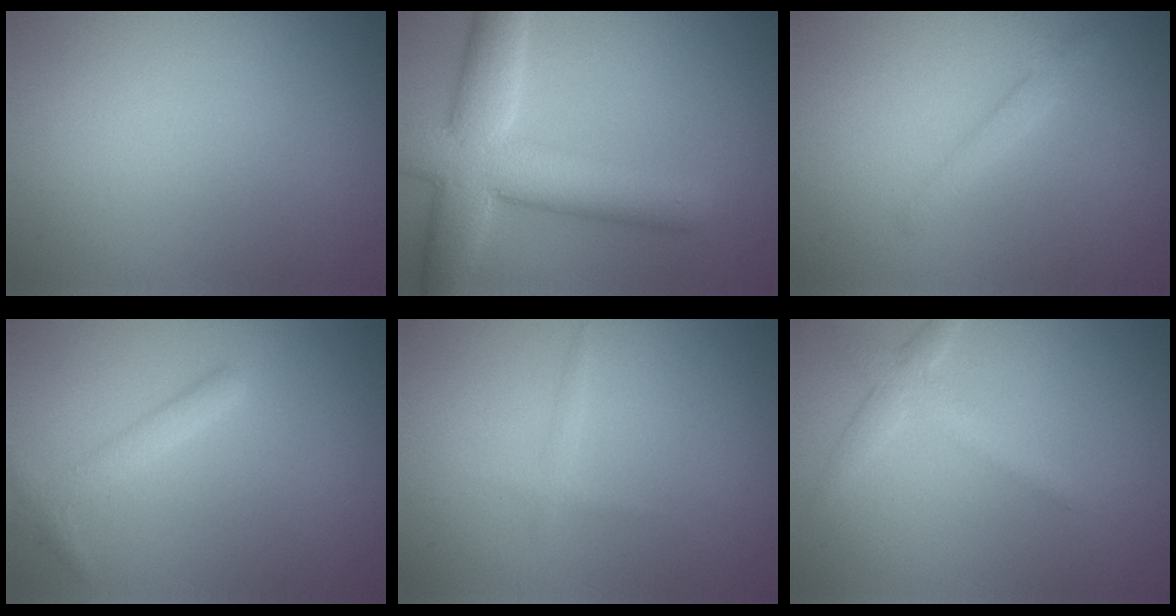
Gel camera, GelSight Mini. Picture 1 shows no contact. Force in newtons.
{"total": 8.6, "press": 8.6, "slide": 0.4}
{"total": 1.7, "press": 1.7, "slide": 0.2}
{"total": 1.7, "press": 1.7, "slide": 0.1}
{"total": 0.8, "press": 0.8, "slide": 0.0}
{"total": 2.5, "press": 2.5, "slide": 0.1}